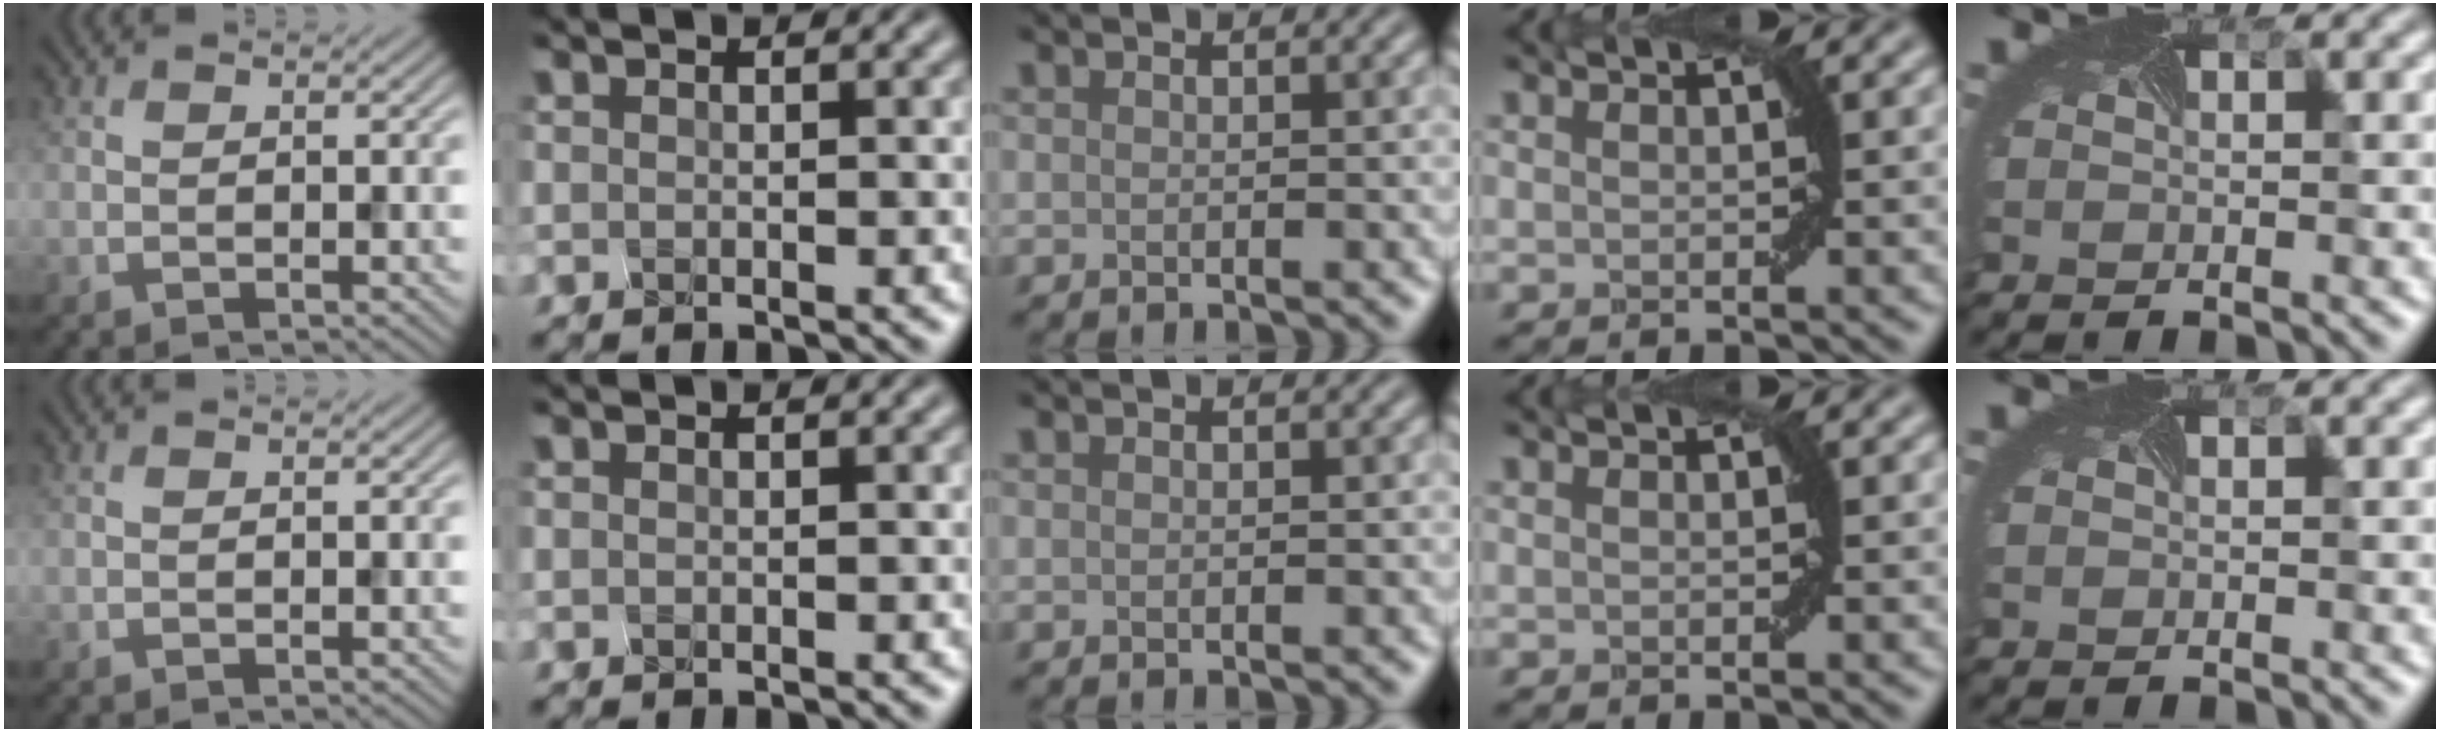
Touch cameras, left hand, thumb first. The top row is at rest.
{}